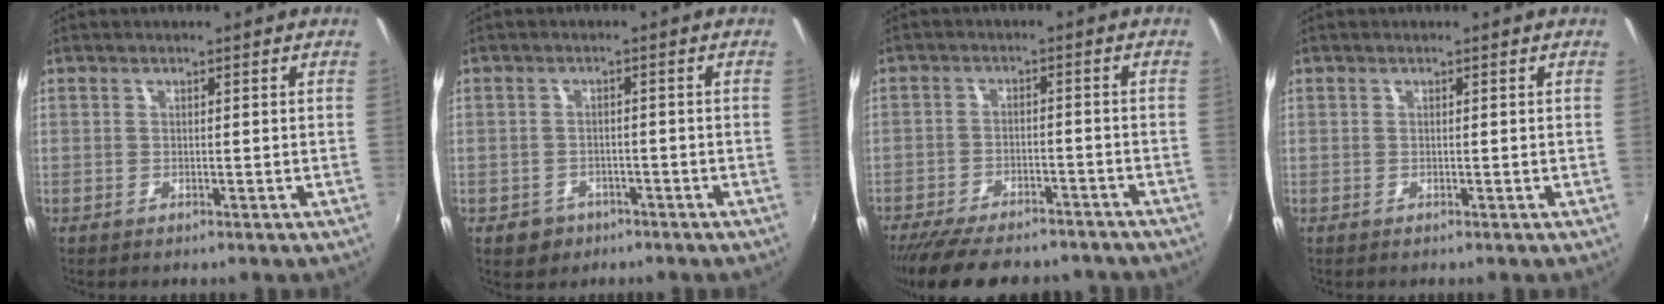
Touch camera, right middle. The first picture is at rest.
{"total": 4.3, "force": [-2.4, 3.4, 0.9], "torque": [-0.031, 0.000, -0.032]}
{"total": 16.4, "force": [-13.6, 5.4, 7.4], "torque": [-0.156, -0.028, -0.195]}
{"total": 0.0}